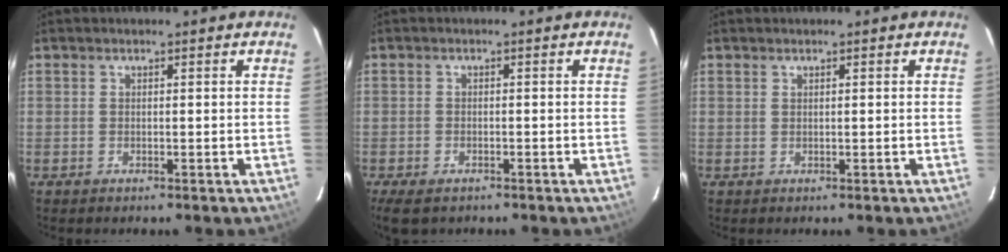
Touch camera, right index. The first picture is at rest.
{"total": 5.1, "force": [-3.6, 2.7, 2.4], "torque": [-0.061, -0.011, -0.063]}
{"total": 0.0}